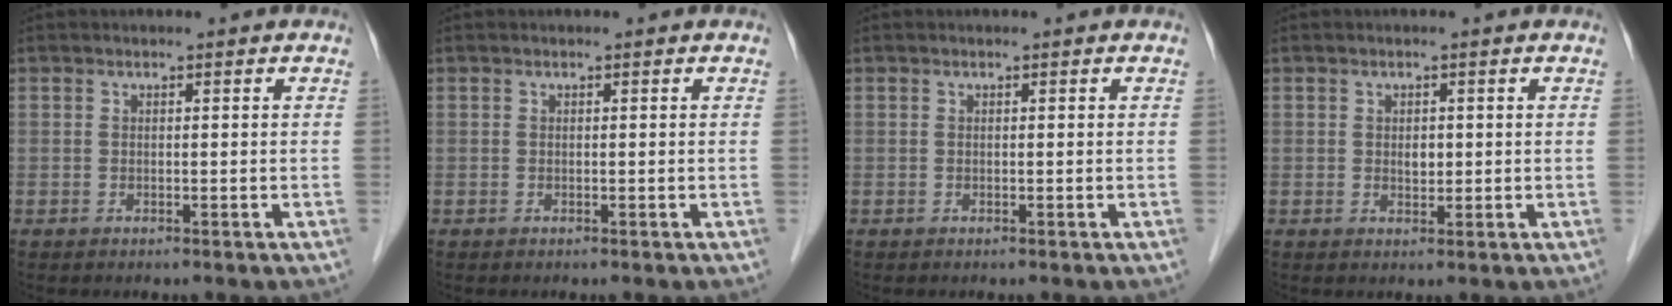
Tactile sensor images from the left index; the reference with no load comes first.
{"total": 0.0}
{"total": 0.0}
{"total": 1.5, "force": [0.2, 1.0, 1.1], "torque": [-0.018, -0.001, 0.006]}